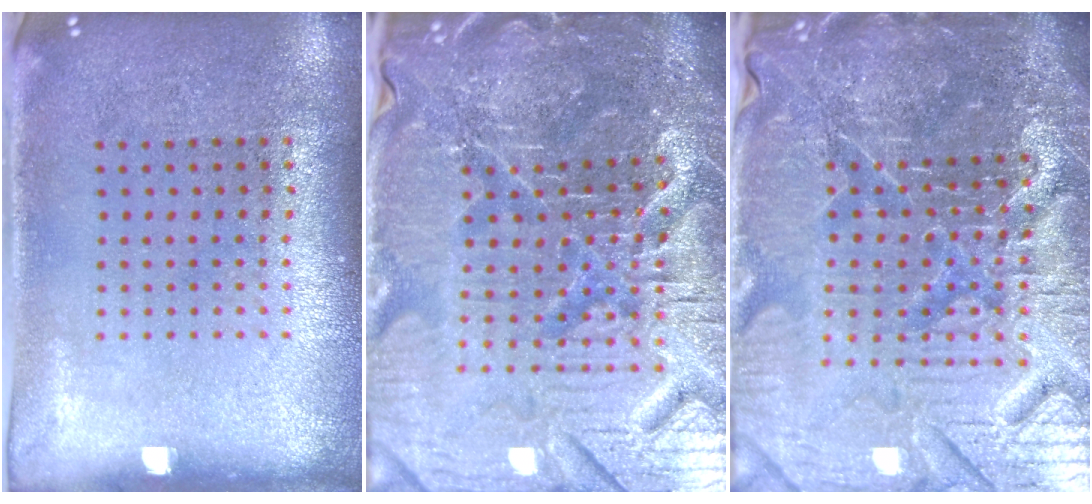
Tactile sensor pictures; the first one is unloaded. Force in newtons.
{"total": 6.5, "press": 5.9, "slide": 2.7}
{"total": 6.8, "press": 6.1, "slide": 3.0}